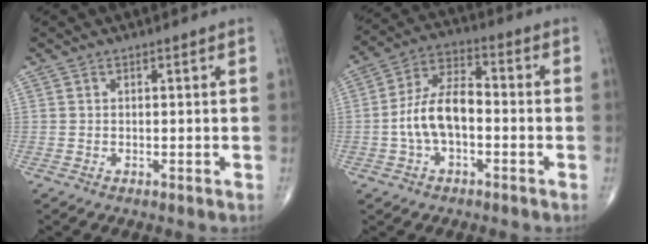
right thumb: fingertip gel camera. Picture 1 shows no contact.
{"total": 10.5, "force": [-1.8, 5.6, 8.7], "torque": [-0.163, 0.040, -0.042]}